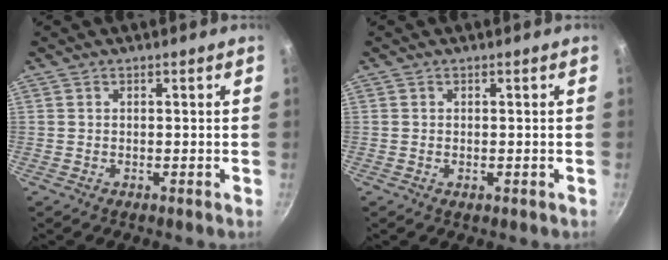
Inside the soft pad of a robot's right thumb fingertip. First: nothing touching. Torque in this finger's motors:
{"motor_torque": [-0.18, -0.09, -0.15, 0.16, 0.01]}